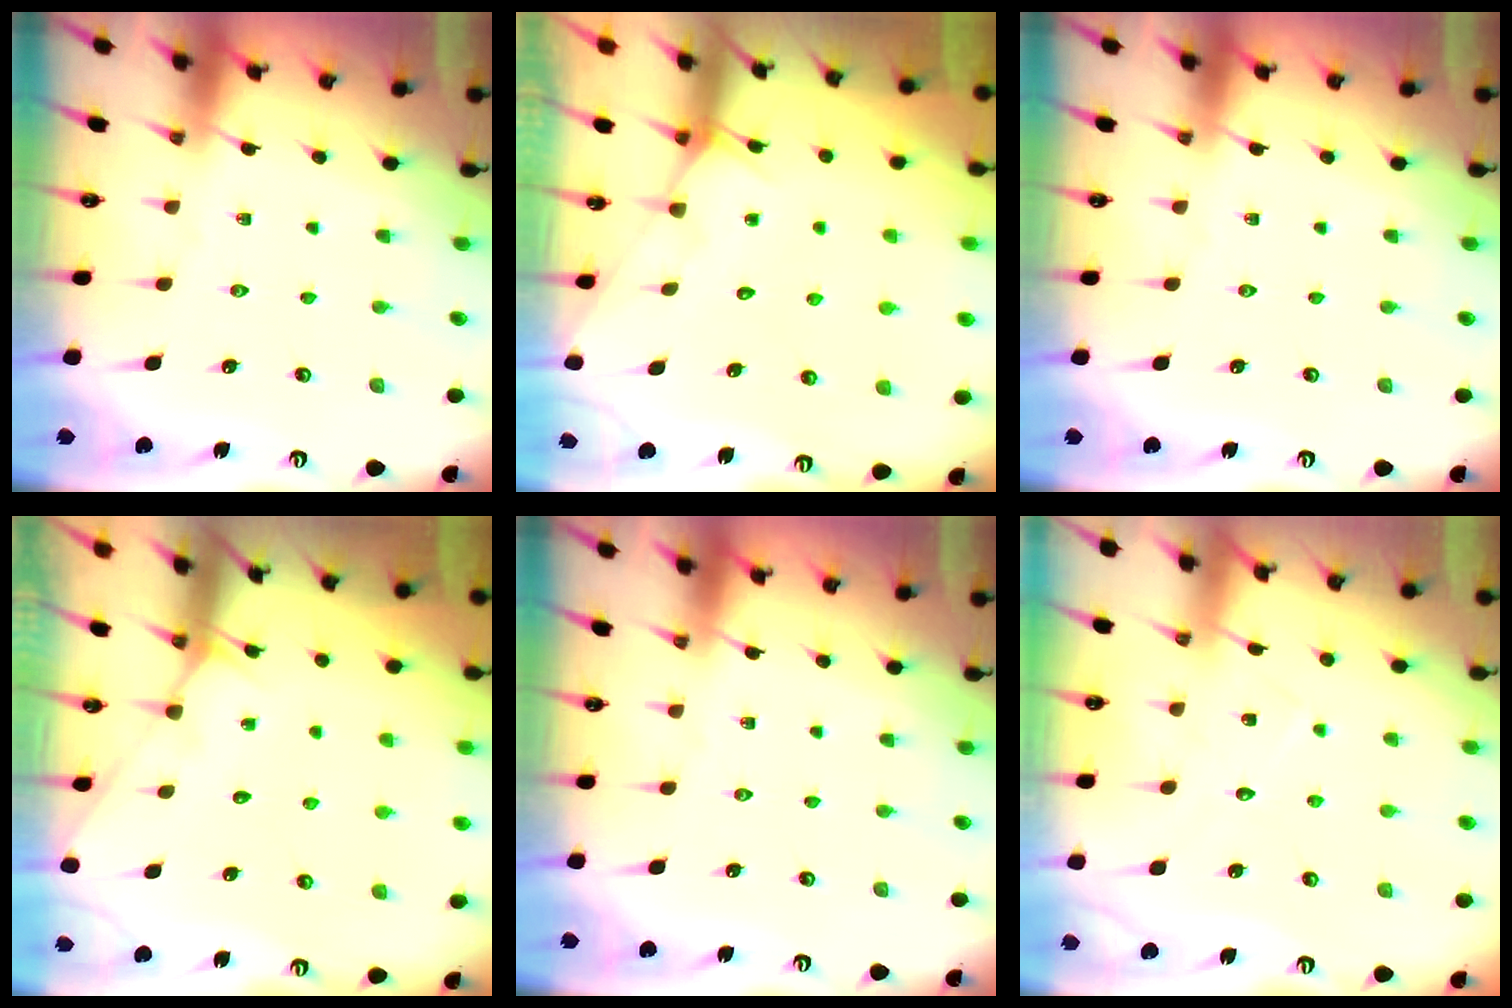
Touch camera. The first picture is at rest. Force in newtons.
{"total": 4.4, "press": 4.4, "slide": 0.2}
{"total": 0.0}
{"total": 2.7, "press": 2.7, "slide": 0.2}
{"total": 0.0}
{"total": 6.4, "press": 6.4, "slide": 0.2}